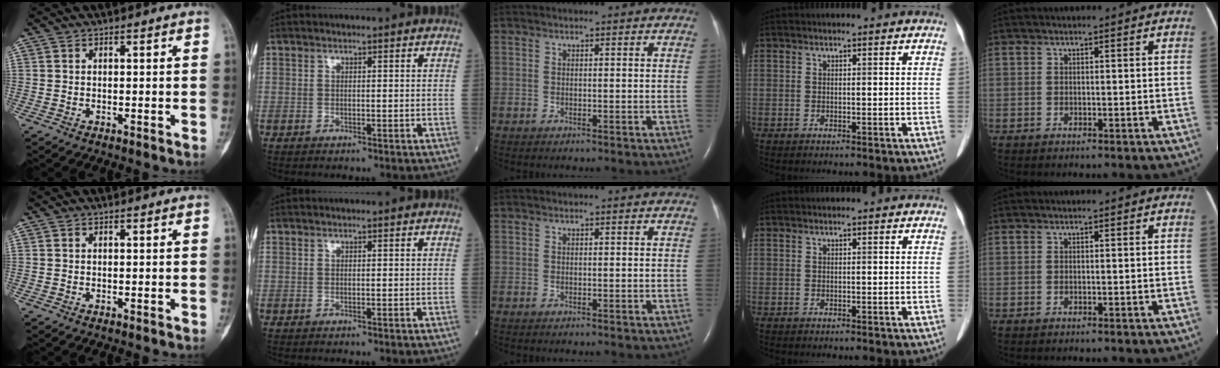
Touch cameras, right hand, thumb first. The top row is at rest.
{}